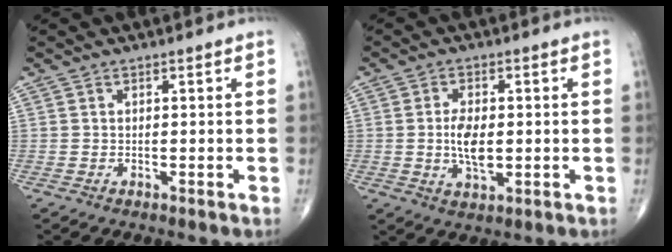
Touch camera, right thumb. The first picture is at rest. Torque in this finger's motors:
{"motor_torque": [1.34, 1.20, 0.63, -0.61, 0.08]}